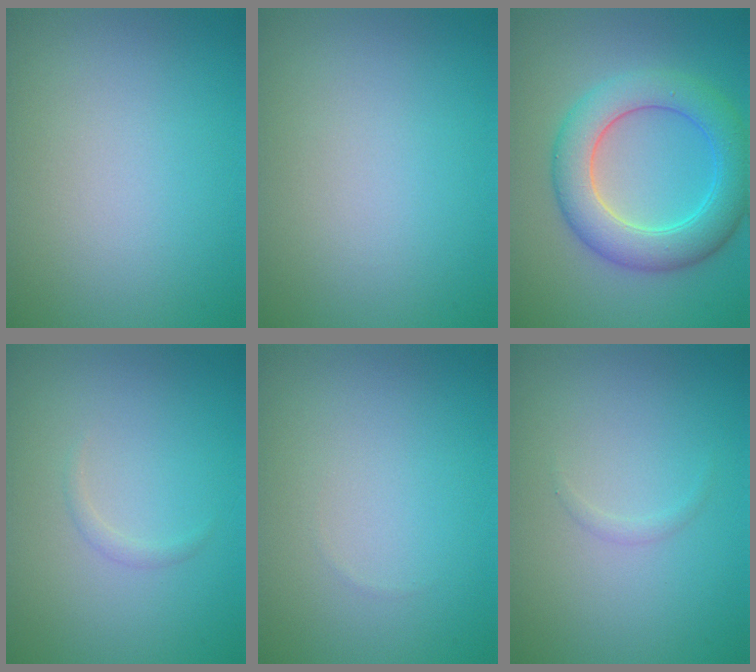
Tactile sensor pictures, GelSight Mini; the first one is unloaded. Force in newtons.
{"total": 0.0}
{"total": 6.5, "press": 6.5, "slide": 0.1}
{"total": 0.6, "press": 0.6, "slide": 0.0}
{"total": 0.0}
{"total": 0.5, "press": 0.5, "slide": 0.0}